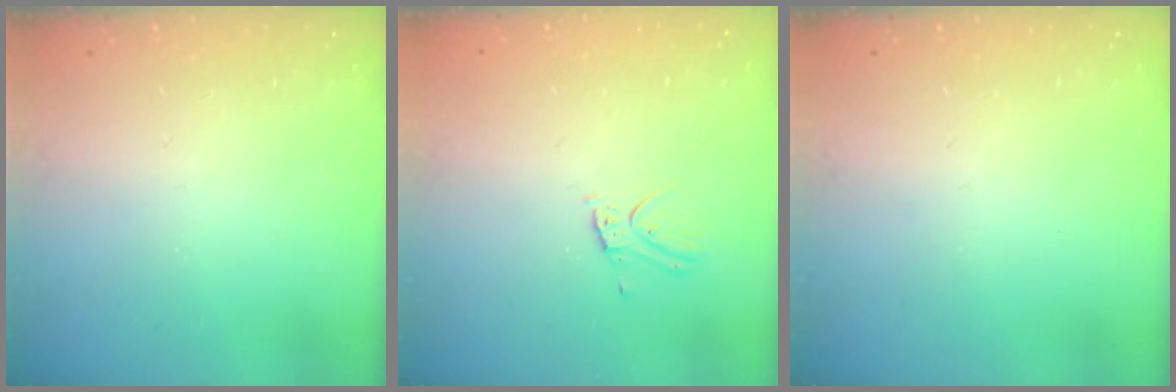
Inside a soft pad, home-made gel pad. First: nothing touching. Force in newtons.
{"total": 5.3, "press": 5.3, "slide": 0.3}
{"total": 0.0}